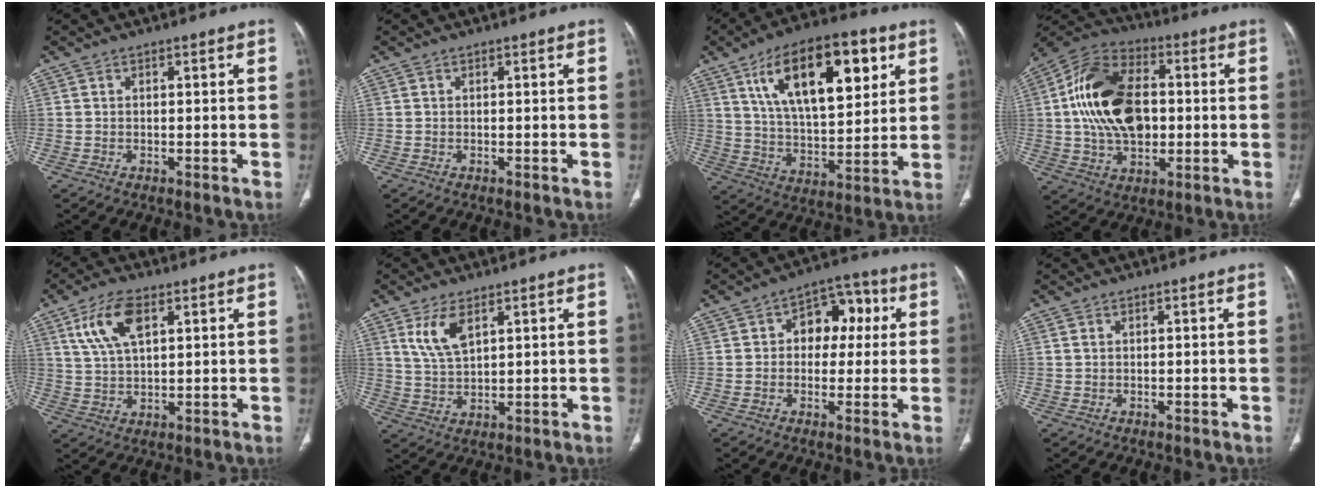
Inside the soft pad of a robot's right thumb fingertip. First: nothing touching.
{"total": 0.0}
{"total": 22.3, "force": [9.4, 10.0, 17.5], "torque": [-0.253, -0.026, 0.162]}
{"total": 19.6, "force": [1.2, 12.5, 15.1], "torque": [-0.258, 0.018, 0.020]}
{"total": 9.2, "force": [4.1, 4.3, 7.0], "torque": [-0.139, -0.005, 0.082]}
{"total": 6.4, "force": [3.3, 2.6, 4.9], "torque": [-0.097, -0.014, 0.076]}
{"total": 9.7, "force": [1.6, 6.9, 6.7], "torque": [-0.045, 0.023, 0.015]}
{"total": 0.6, "force": [0.3, 0.3, 0.4], "torque": [-0.010, 0.010, 0.009]}